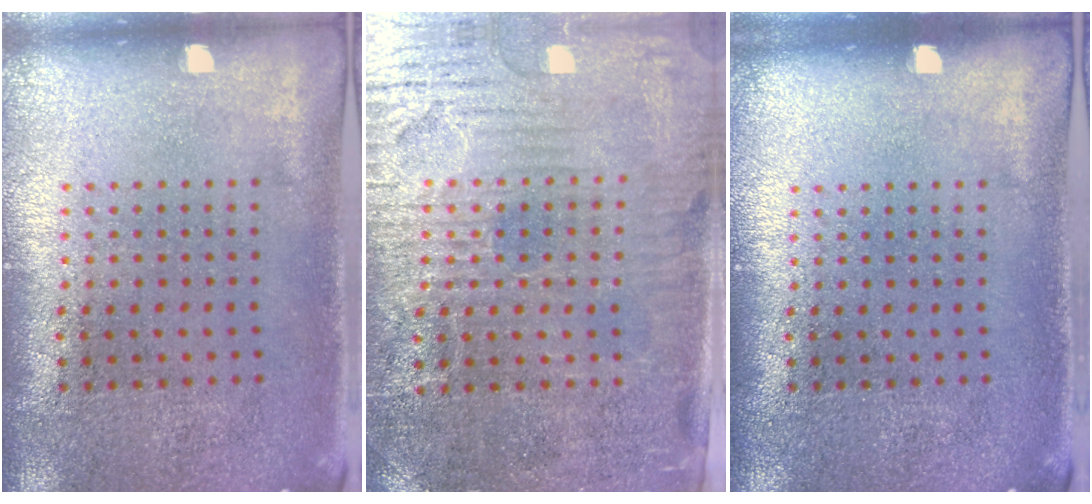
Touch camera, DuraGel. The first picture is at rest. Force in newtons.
{"total": 3.9, "press": 3.5, "slide": 1.7}
{"total": 0.0}